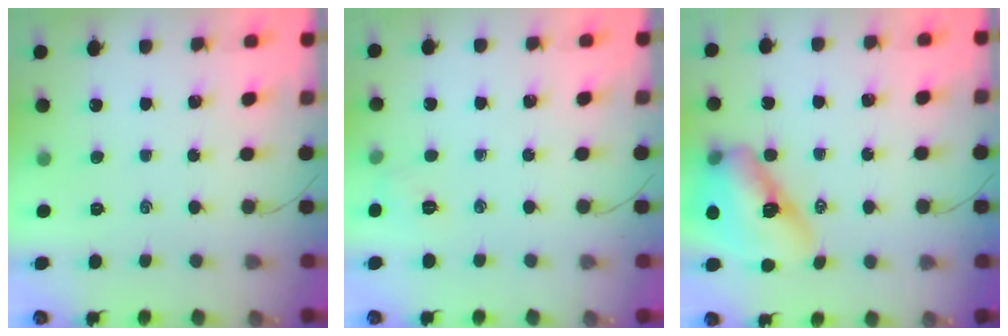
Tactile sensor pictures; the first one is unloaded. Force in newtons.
{"total": 4.5, "press": 4.2, "slide": 1.5}
{"total": 14.5, "press": 13.8, "slide": 4.3}